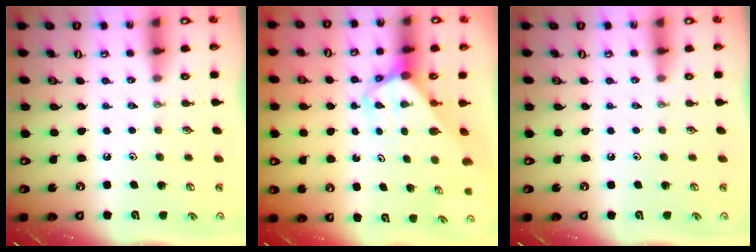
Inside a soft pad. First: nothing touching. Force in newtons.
{"total": 2.7, "press": 2.7, "slide": 0.1}
{"total": 0.0}